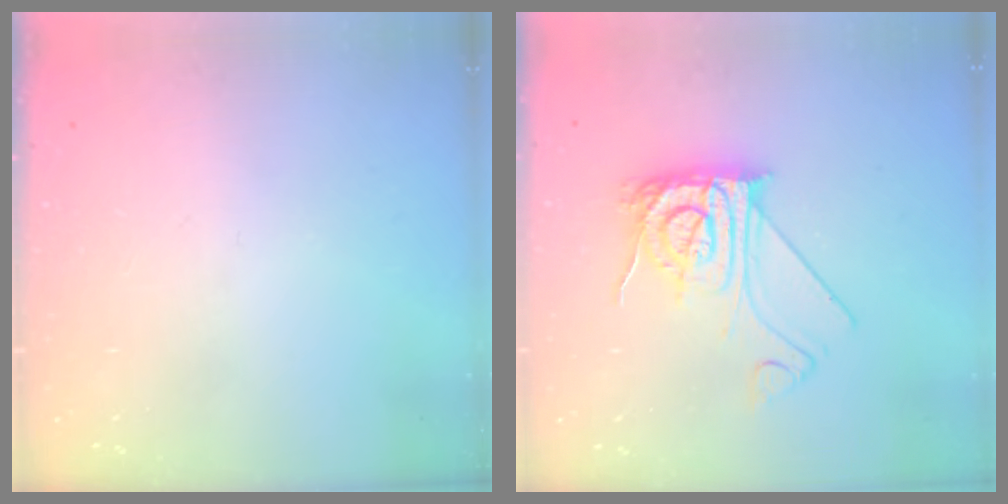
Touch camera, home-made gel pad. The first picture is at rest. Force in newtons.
{"total": 11.8, "press": 11.8, "slide": 1.2}